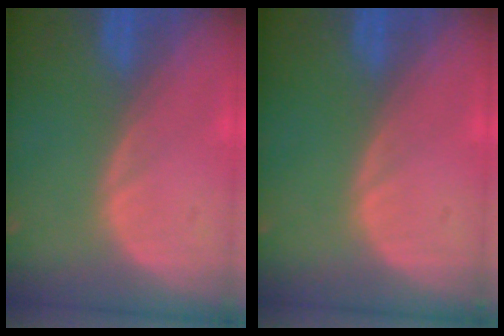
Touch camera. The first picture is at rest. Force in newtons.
{"total": 0.0}